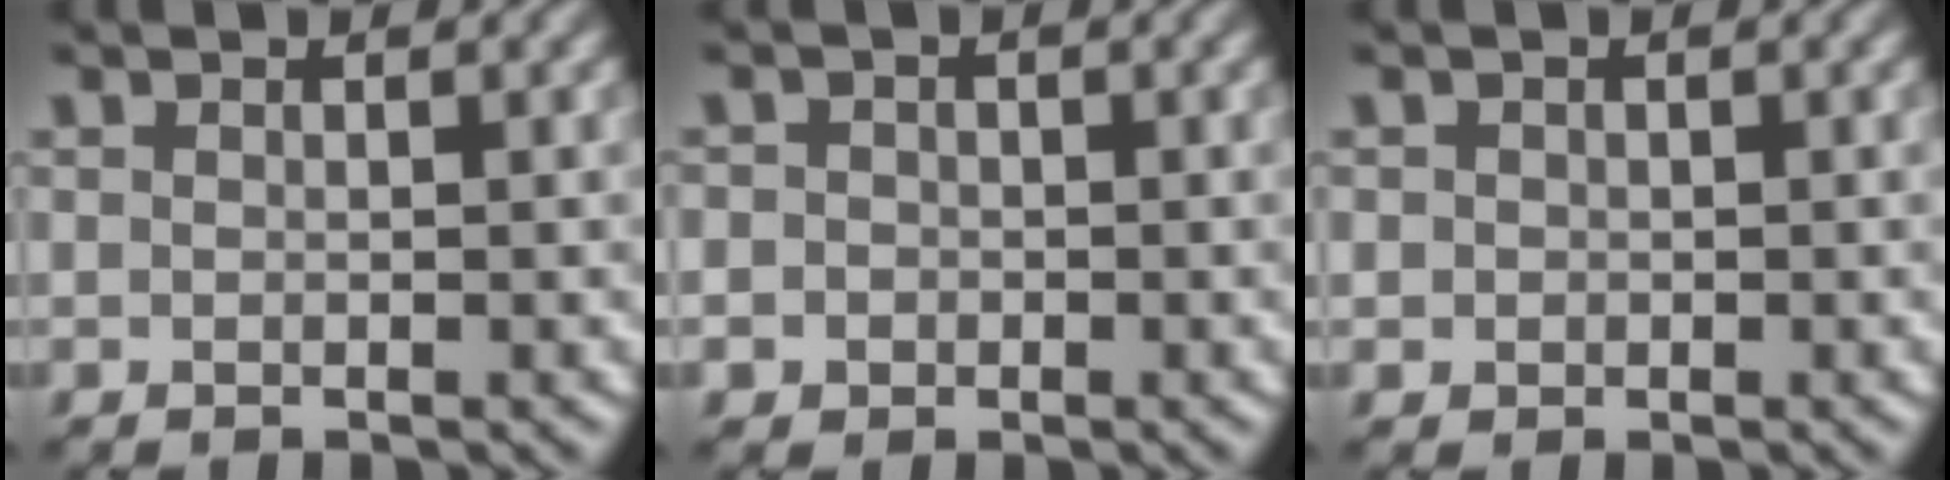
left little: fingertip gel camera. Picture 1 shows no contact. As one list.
[{"total": 2.2, "force": [-0.1, 2.1, 0.6], "torque": [0.013, 0.011, -0.023]}, {"total": 0.8, "force": [0.0, 0.8, 0.1], "torque": [0.006, -0.003, -0.001]}]